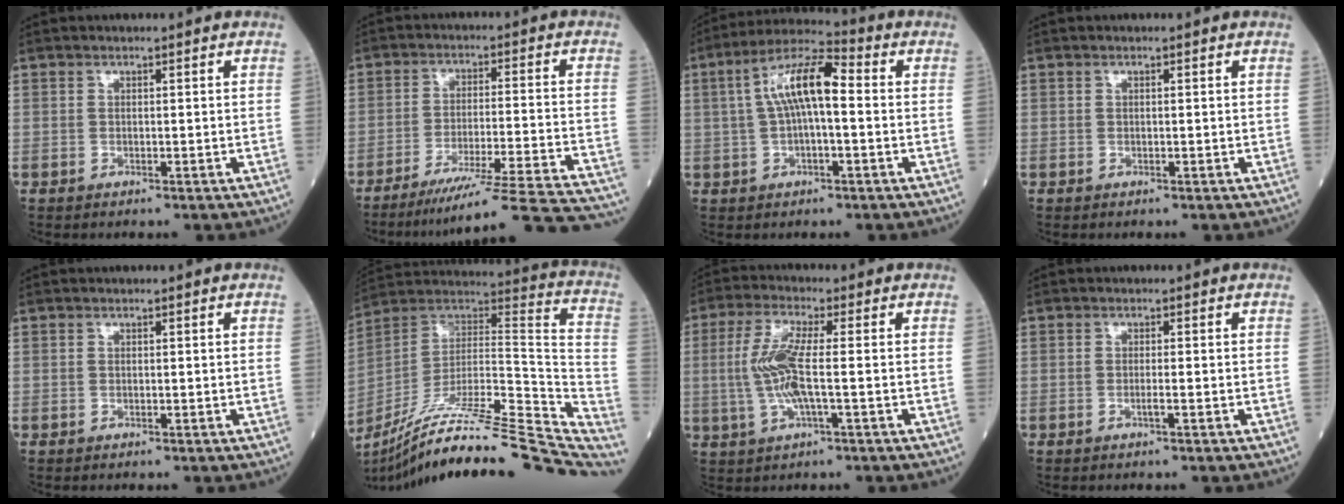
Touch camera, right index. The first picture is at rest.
{"total": 24.2, "force": [-22.2, -2.0, 9.3], "torque": [-0.077, -0.036, -0.304]}
{"total": 9.8, "force": [1.0, 2.4, 9.5], "torque": [-0.182, 0.032, 0.013]}
{"total": 0.0}
{"total": 0.0}
{"total": 39.1, "force": [-33.5, 2.3, 20.1], "torque": [-0.225, -0.050, -0.483]}
{"total": 7.7, "force": [-0.3, 1.2, 7.6], "torque": [-0.172, 0.003, -0.011]}
{"total": 1.2, "force": [-0.4, -0.1, 1.1], "torque": [-0.022, -0.001, -0.009]}